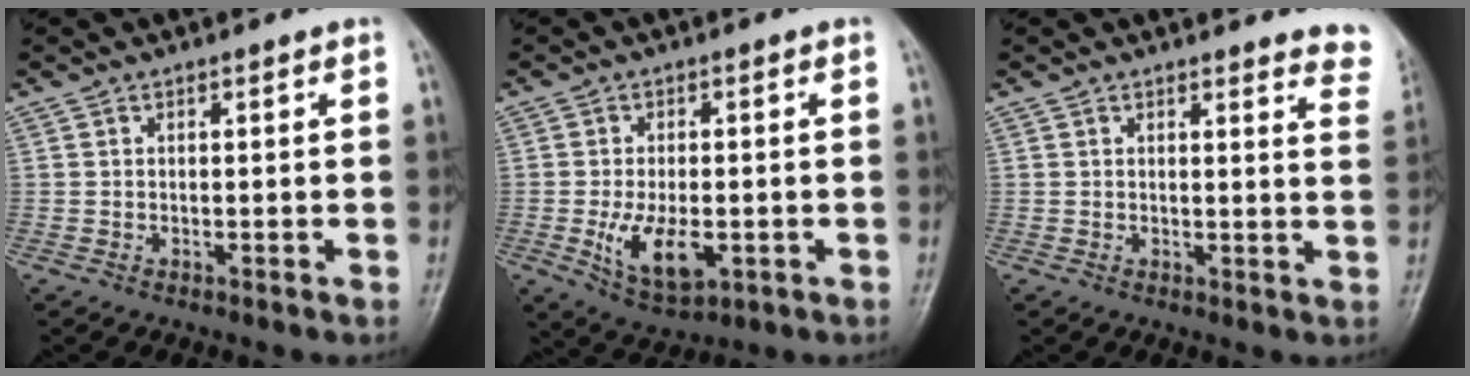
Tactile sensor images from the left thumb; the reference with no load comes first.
{"total": 9.1, "force": [-2.2, 4.7, 7.4], "torque": [-0.126, -0.008, -0.026]}
{"total": 7.7, "force": [7.4, 1.6, 1.6], "torque": [0.022, -0.049, 0.049]}